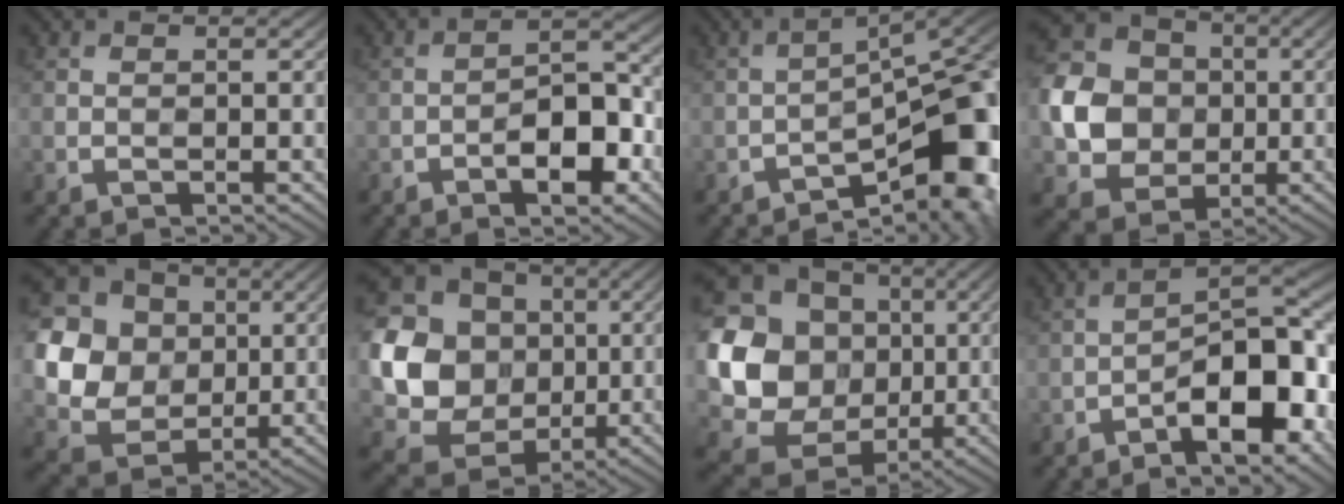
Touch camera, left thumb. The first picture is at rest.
{"total": 7.8, "force": [-3.4, 3.3, 6.2], "torque": [-0.084, 0.014, -0.058]}
{"total": 13.6, "force": [-6.6, 4.5, 11.0], "torque": [-0.141, 0.007, -0.105]}
{"total": 12.1, "force": [-0.6, 10.4, 6.1], "torque": [-0.171, -0.001, -0.025]}
{"total": 16.2, "force": [3.0, 14.3, 7.0], "torque": [-0.257, 0.035, 0.059]}
{"total": 19.7, "force": [1.1, 17.8, 8.2], "torque": [-0.250, -0.009, 0.017]}
{"total": 21.8, "force": [1.9, 19.5, 9.5], "torque": [-0.258, -0.013, 0.034]}
{"total": 12.7, "force": [-5.5, 4.6, 10.4], "torque": [-0.137, 0.013, -0.097]}